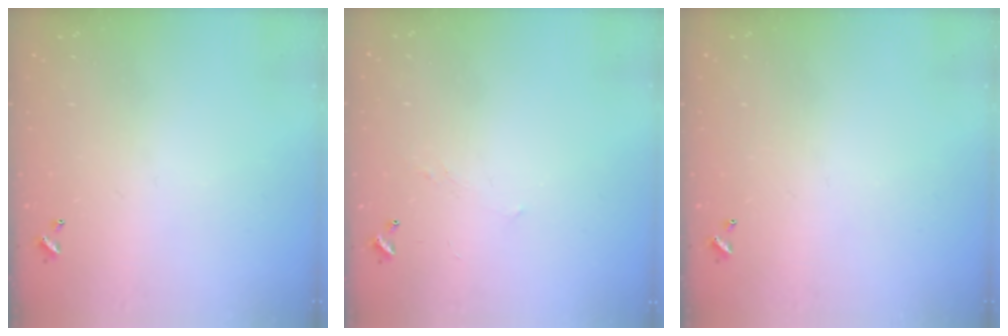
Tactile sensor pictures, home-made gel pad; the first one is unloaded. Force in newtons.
{"total": 2.9, "press": 2.8, "slide": 0.4}
{"total": 0.0}